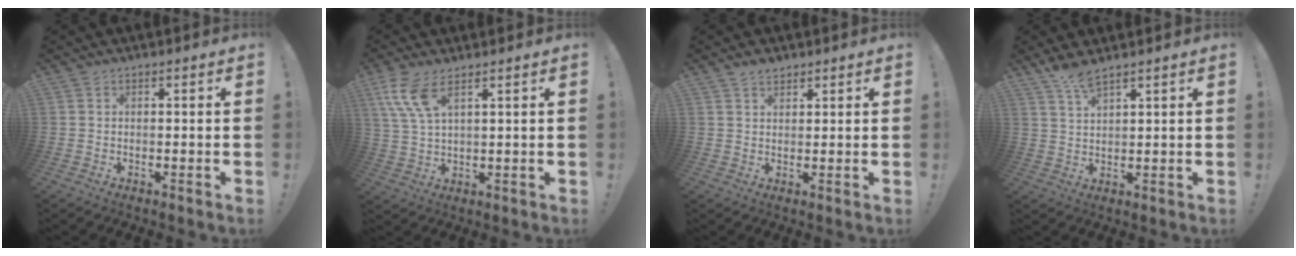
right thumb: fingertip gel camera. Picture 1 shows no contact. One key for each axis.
{"total": 8.8, "fx": 4.9, "fy": 2.8, "fz": 6.7, "tx": -0.143, "ty": -0.016, "tz": 0.095}
{"total": 2.6, "fx": 2.1, "fy": 1.4, "fz": 0.8, "tx": -0.008, "ty": -0.013, "tz": 0.038}
{"total": 4.9, "fx": 3.9, "fy": 0.7, "fz": 2.9, "tx": -0.058, "ty": -0.022, "tz": 0.068}